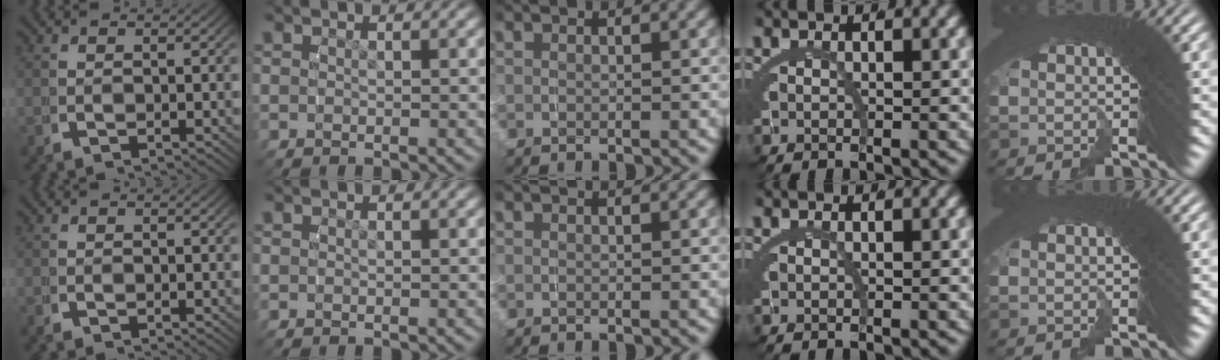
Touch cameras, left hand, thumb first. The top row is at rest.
{}